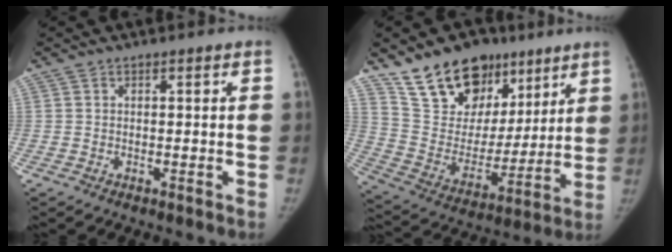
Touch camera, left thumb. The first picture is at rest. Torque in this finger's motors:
{"motor_torque": [0.61, 0.72, -0.15, -0.35, 0.05]}